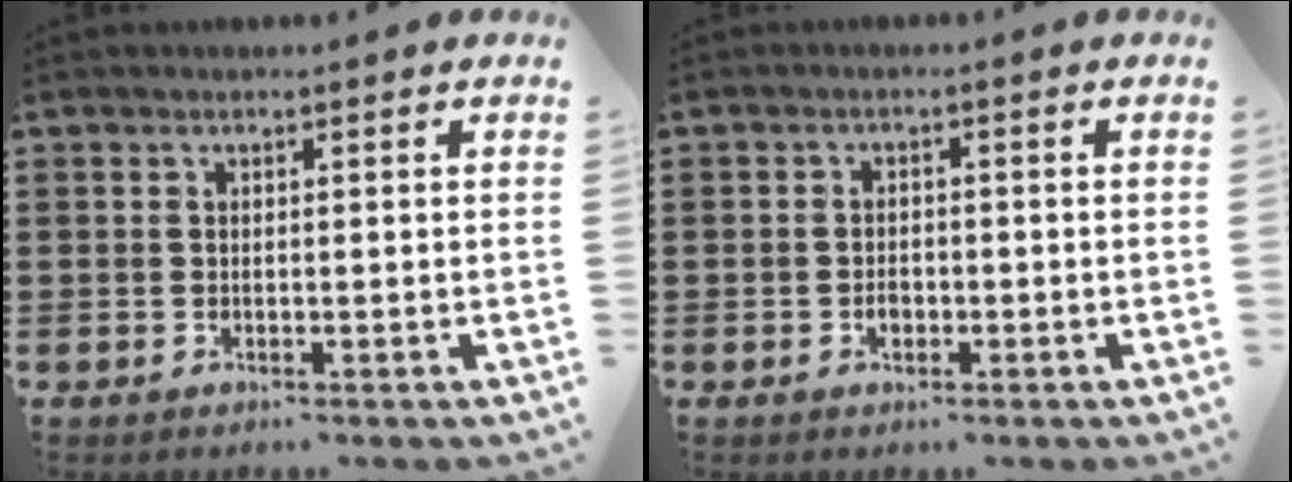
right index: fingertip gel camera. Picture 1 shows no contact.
{"total": 1.7, "force": [-0.6, 1.1, 1.2], "torque": [-0.024, -0.001, -0.011]}